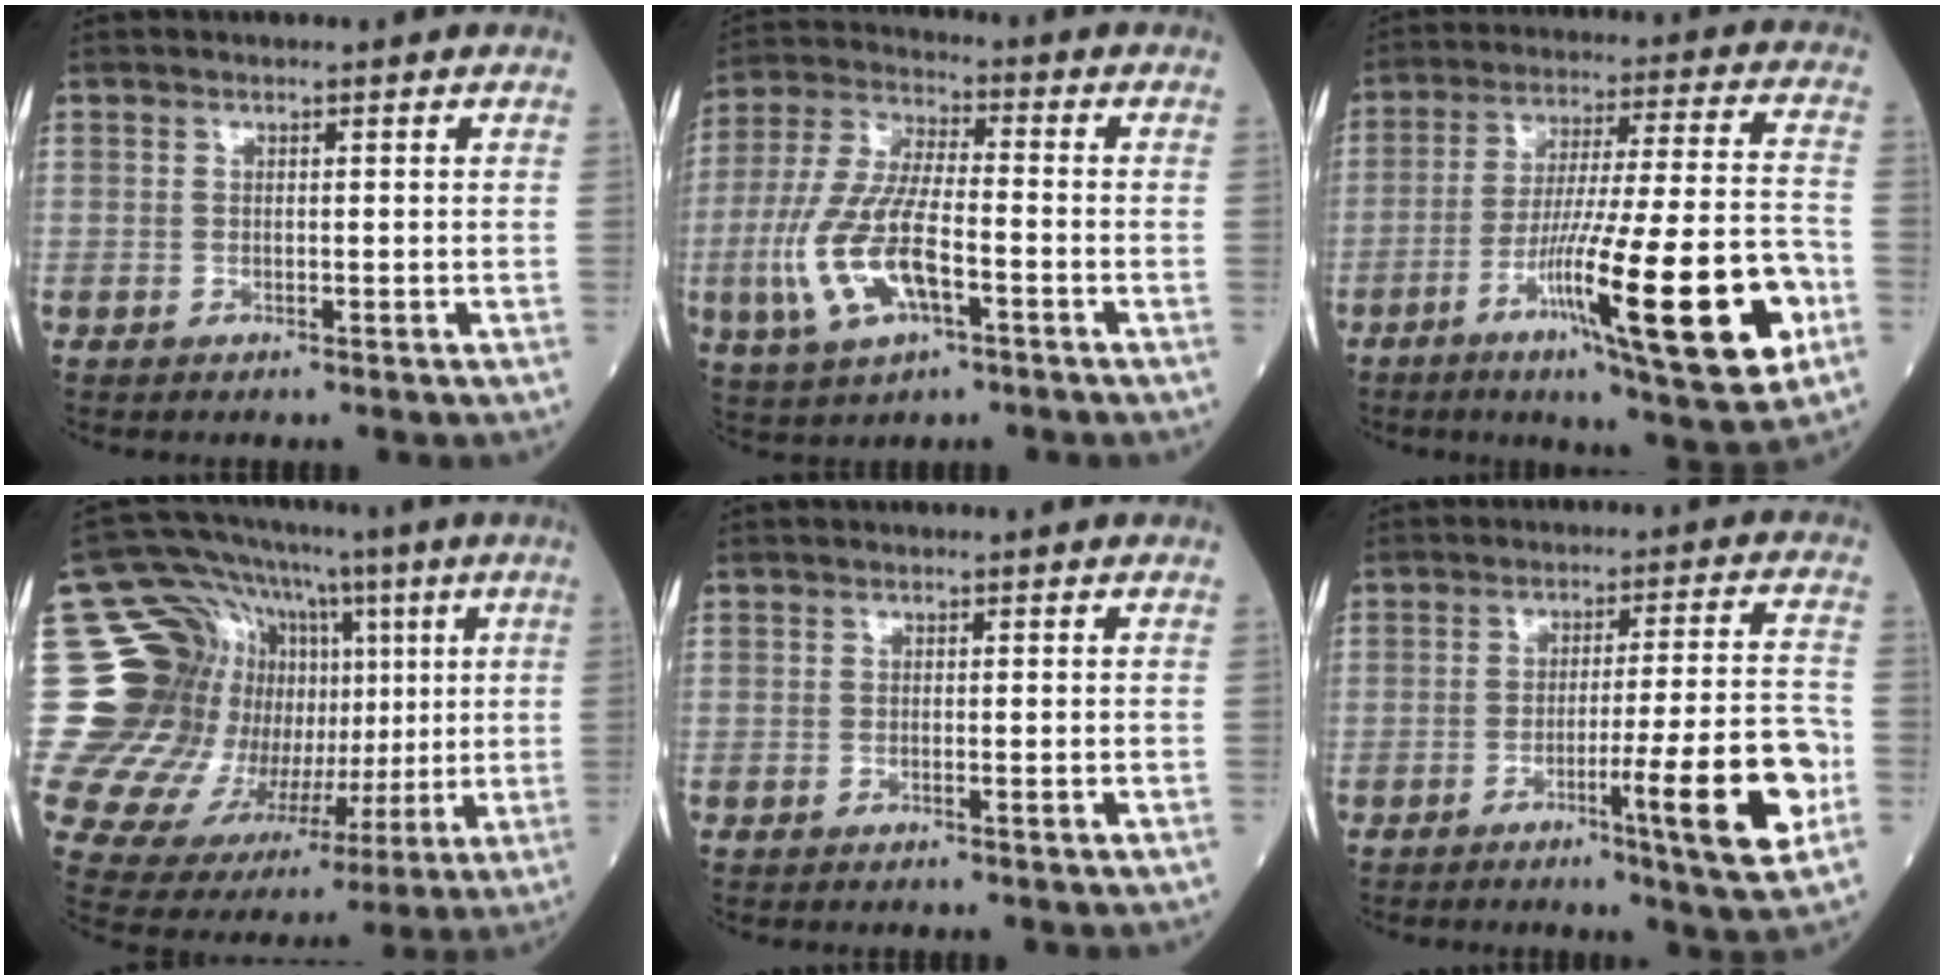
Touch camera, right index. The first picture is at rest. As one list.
[{"total": 13.0, "force": [-4.1, 4.1, 11.7], "torque": [-0.257, -0.005, -0.075]}, {"total": 22.1, "force": [-8.5, 1.3, 20.4], "torque": [-0.306, -0.025, -0.134]}, {"total": 26.1, "force": [3.3, 19.9, 16.6], "torque": [-0.309, 0.085, 0.075]}, {"total": 0.7, "force": [-0.3, -0.1, 0.7], "torque": [-0.012, 0.000, -0.003]}, {"total": 12.4, "force": [-4.7, -0.4, 11.5], "torque": [-0.169, -0.008, -0.071]}]